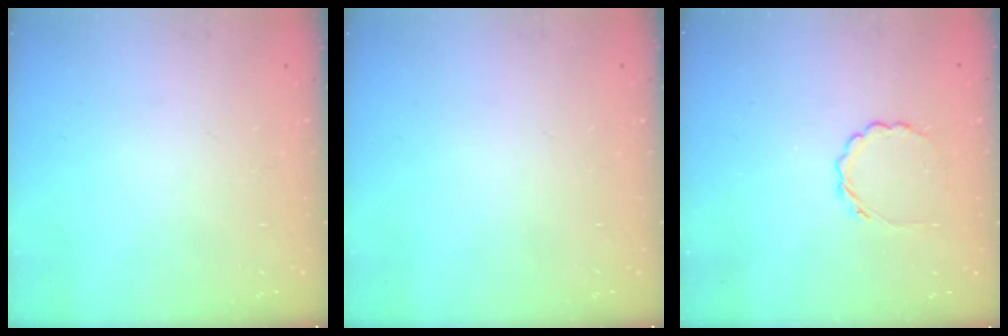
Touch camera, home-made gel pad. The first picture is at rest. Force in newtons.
{"total": 0.0}
{"total": 2.5, "press": 2.2, "slide": 1.1}